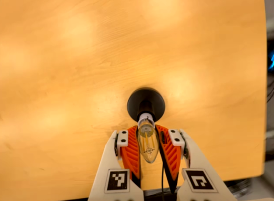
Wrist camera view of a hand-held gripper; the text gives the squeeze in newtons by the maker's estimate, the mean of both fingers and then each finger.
{"total": 20.7, "left": 18.9, "right": 22.6}